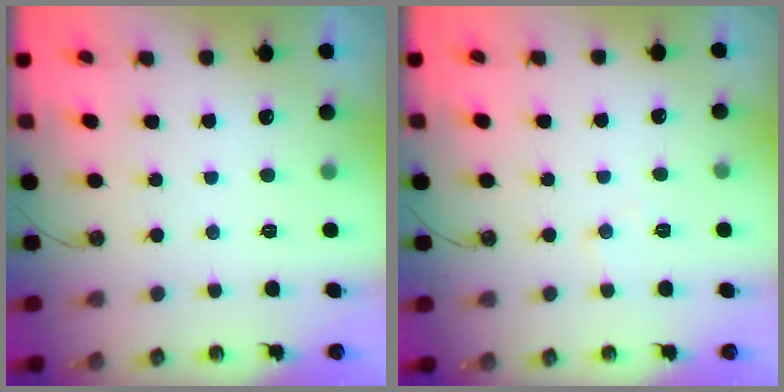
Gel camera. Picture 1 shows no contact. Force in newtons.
{"total": 5.2, "press": 5.2, "slide": 0.8}